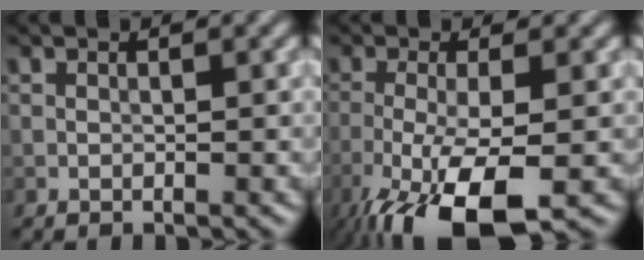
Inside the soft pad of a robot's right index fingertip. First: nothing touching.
{"total": 9.2, "force": [-4.9, 2.5, 7.4], "torque": [-0.146, -0.016, -0.087]}